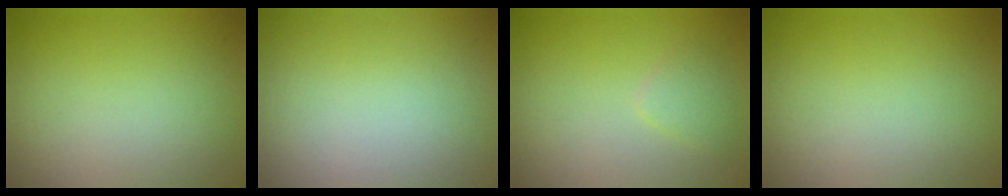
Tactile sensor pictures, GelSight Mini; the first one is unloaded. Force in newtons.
{"total": 0.0}
{"total": 1.2, "press": 1.2, "slide": 0.1}
{"total": 0.0}